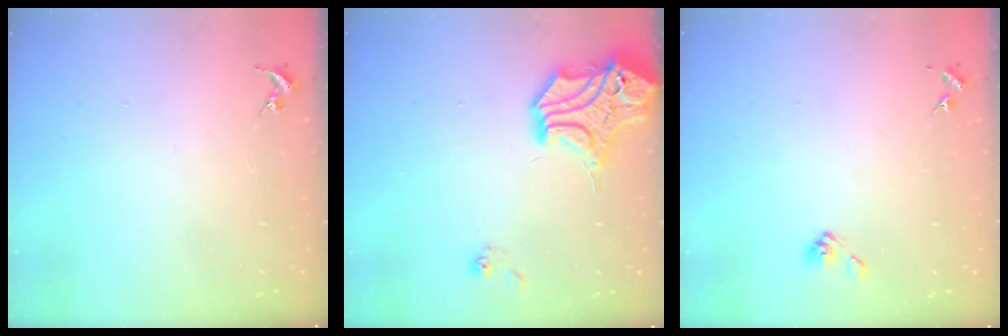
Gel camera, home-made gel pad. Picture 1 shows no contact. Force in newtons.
{"total": 15.0, "press": 14.7, "slide": 2.7}
{"total": 4.4, "press": 3.8, "slide": 2.2}